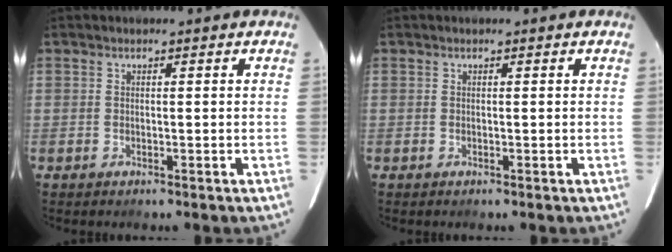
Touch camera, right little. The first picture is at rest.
{"total": 0.0}